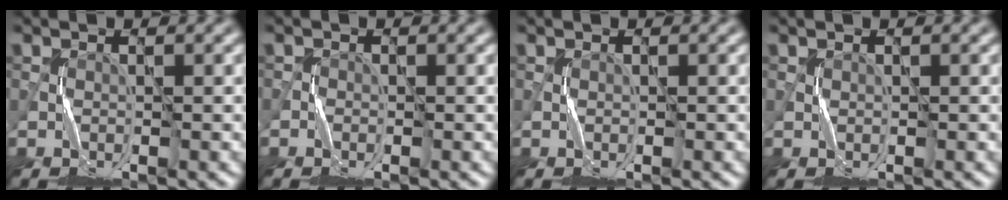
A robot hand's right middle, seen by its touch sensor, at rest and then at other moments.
{"total": 0.5, "force": [-0.4, 0.3, 0.0], "torque": [0.004, 0.001, -0.008]}
{"total": 0.0}
{"total": 0.0}